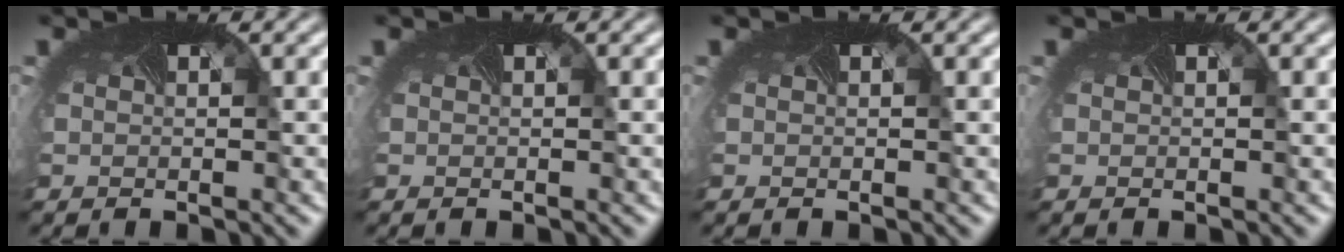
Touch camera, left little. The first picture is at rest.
{"total": 0.0}
{"total": 0.0}
{"total": 0.0}